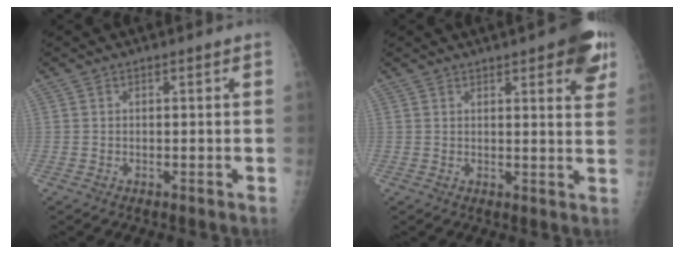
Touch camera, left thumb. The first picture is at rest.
{"total": 10.2, "force": [5.4, 2.9, 8.2], "torque": [-0.072, -0.015, 0.061]}